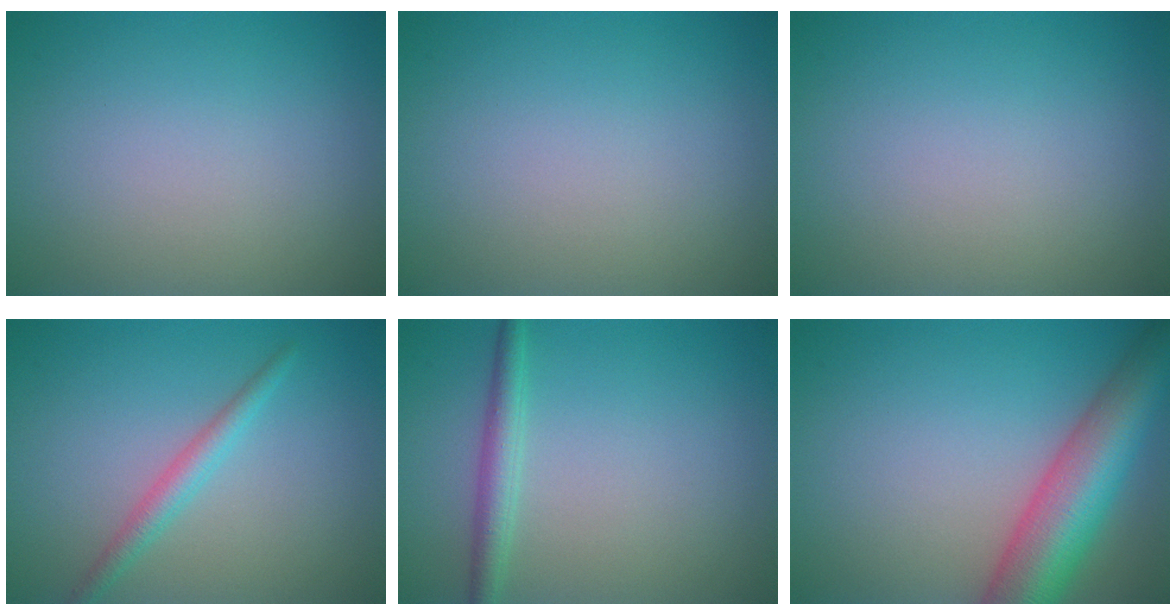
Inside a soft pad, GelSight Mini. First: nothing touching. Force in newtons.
{"total": 0.0}
{"total": 0.0}
{"total": 2.1, "press": 2.1, "slide": 0.1}
{"total": 2.3, "press": 2.3, "slide": 0.1}
{"total": 9.2, "press": 9.2, "slide": 0.5}